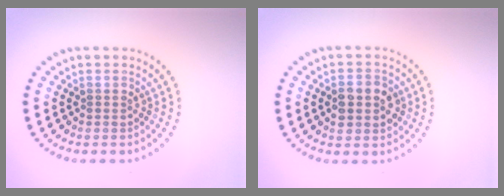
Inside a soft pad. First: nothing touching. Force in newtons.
{"total": 3.4, "press": 3.4, "slide": 0.1}